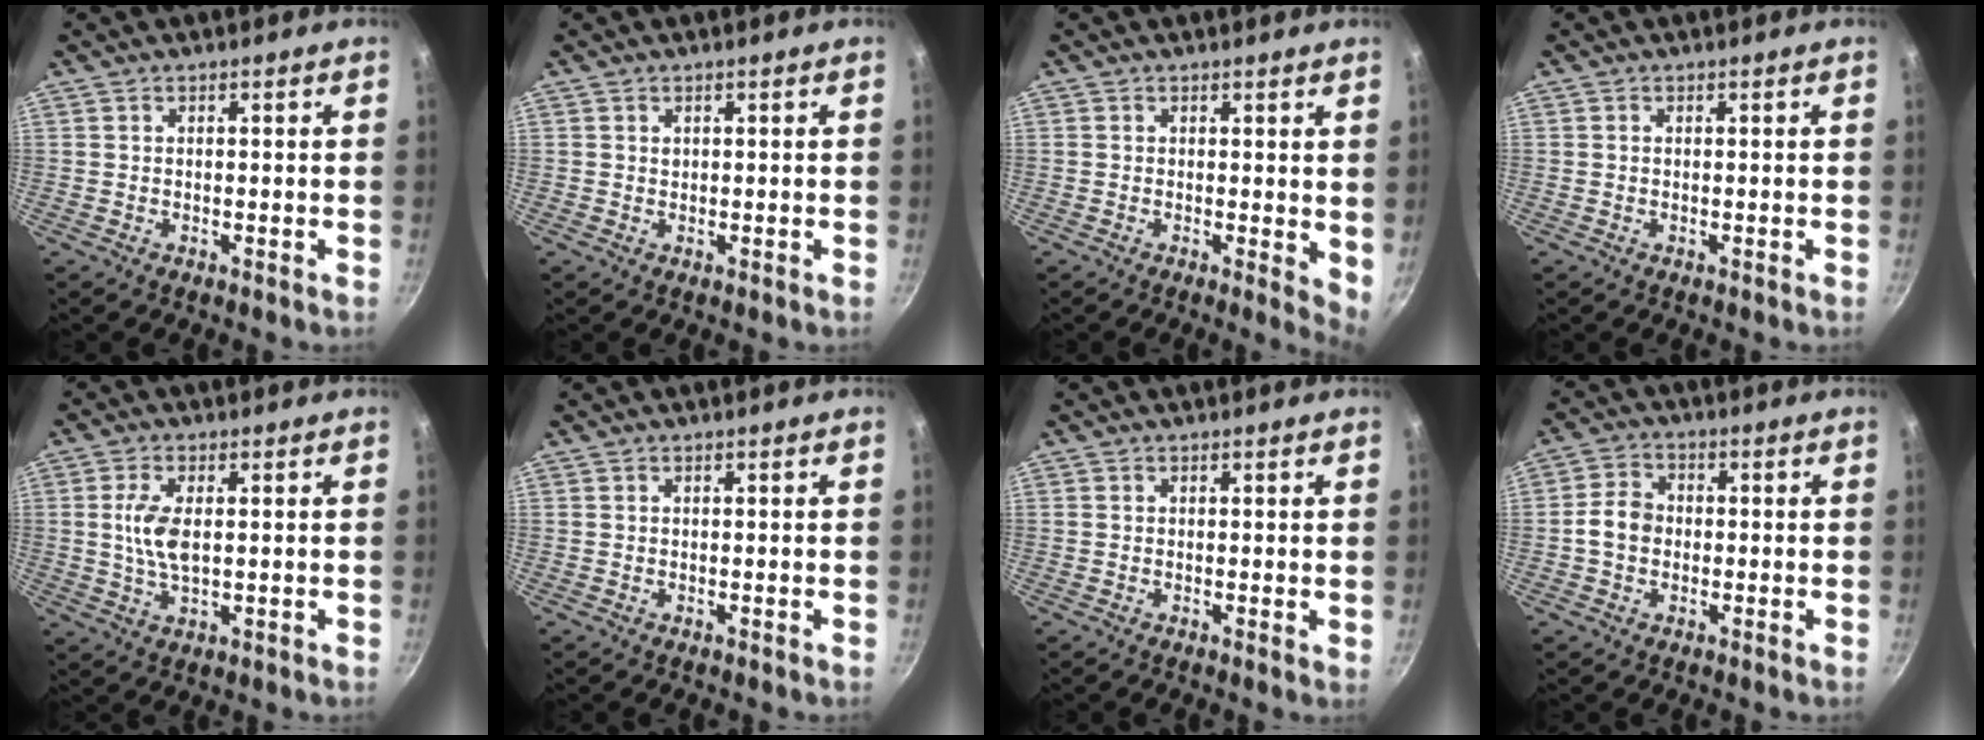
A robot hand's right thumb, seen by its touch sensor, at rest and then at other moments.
{"total": 0.6, "force": [0.2, 0.5, 0.1], "torque": [0.003, -0.001, 0.002]}
{"total": 3.8, "force": [0.5, 1.6, 3.4], "torque": [-0.038, -0.007, 0.003]}
{"total": 0.0}
{"total": 6.5, "force": [0.6, 3.1, 5.7], "torque": [-0.114, -0.001, 0.013]}
{"total": 0.0}
{"total": 0.8, "force": [0.2, 0.3, 0.7], "torque": [-0.010, -0.001, -0.001]}
{"total": 5.4, "force": [-0.7, 4.4, 3.1], "torque": [-0.039, 0.017, -0.023]}